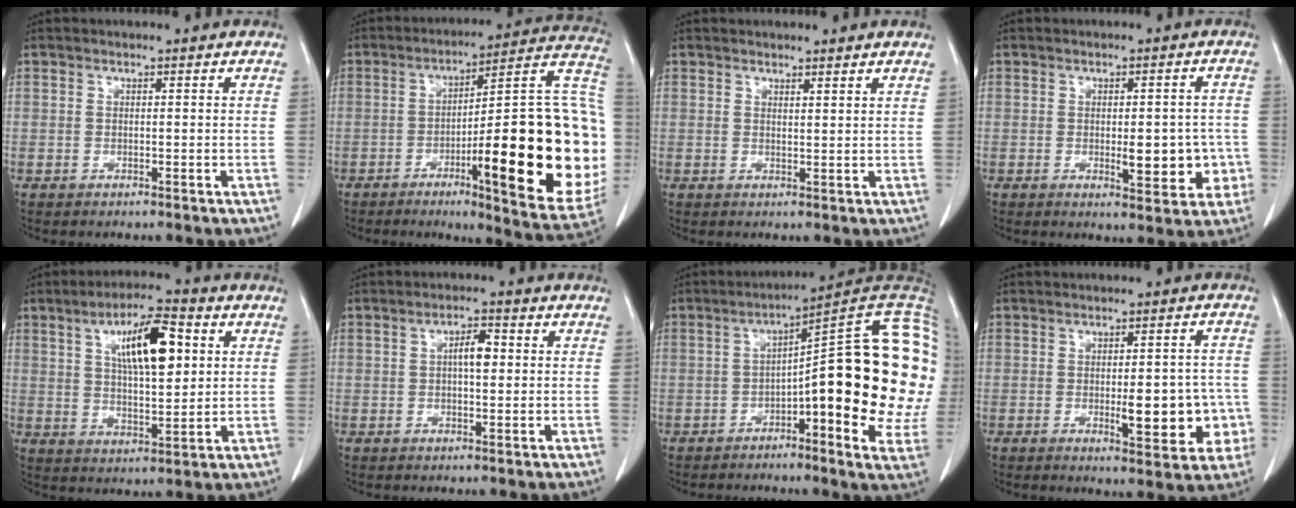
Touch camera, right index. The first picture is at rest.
{"total": 29.5, "force": [-4.7, 4.0, 28.9], "torque": [-0.306, 0.014, -0.068]}
{"total": 2.0, "force": [2.0, 0.1, 0.5], "torque": [-0.013, -0.010, 0.023]}
{"total": 7.1, "force": [-1.4, 2.6, 6.4], "torque": [-0.076, 0.001, -0.011]}
{"total": 11.6, "force": [3.6, 3.2, 10.5], "torque": [-0.182, 0.013, 0.062]}
{"total": 3.6, "force": [0.4, 1.2, 3.4], "torque": [-0.057, 0.007, 0.006]}
{"total": 24.3, "force": [0.2, 3.4, 24.0], "torque": [-0.235, 0.050, 0.004]}
{"total": 9.5, "force": [-2.2, 3.0, 8.7], "torque": [-0.103, 0.009, -0.020]}